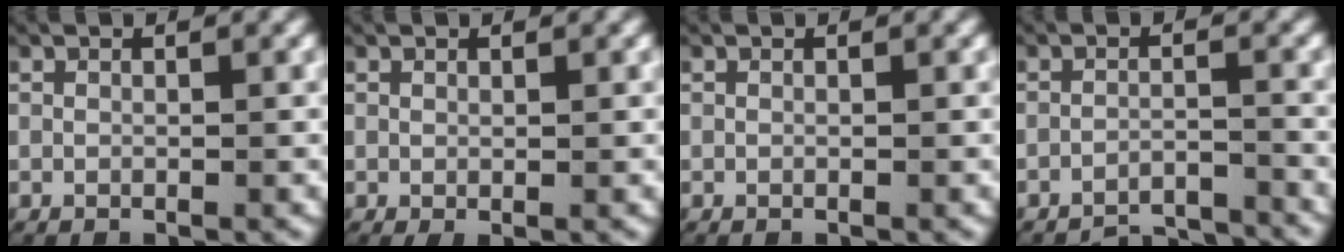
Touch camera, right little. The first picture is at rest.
{"total": 0.8, "force": [-0.1, 0.3, 0.7], "torque": [-0.013, -0.004, 0.000]}
{"total": 0.0}
{"total": 6.4, "force": [-6.3, 1.1, 0.6], "torque": [0.007, -0.012, -0.107]}